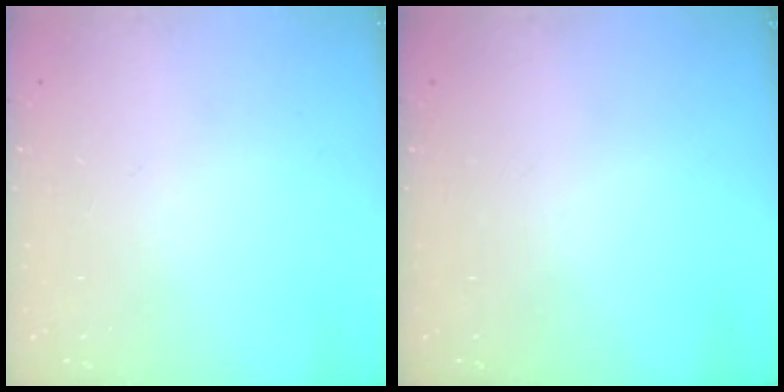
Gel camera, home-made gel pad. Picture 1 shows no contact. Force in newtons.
{"total": 0.0}